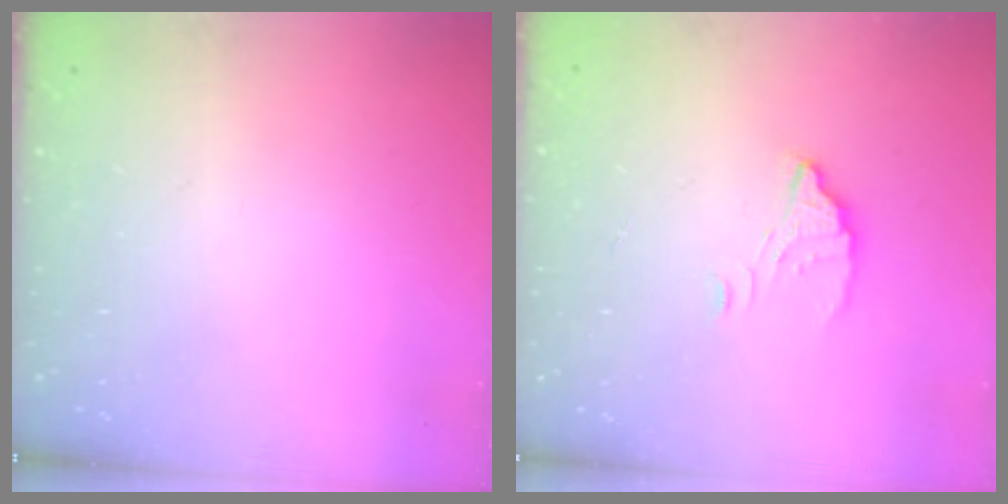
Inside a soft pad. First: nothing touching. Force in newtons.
{"total": 2.8, "press": 2.8, "slide": 0.2}